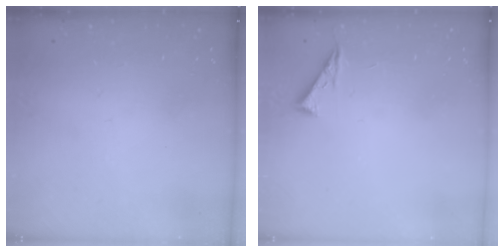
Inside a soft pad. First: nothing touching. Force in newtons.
{"total": 4.3, "press": 4.3, "slide": 0.6}